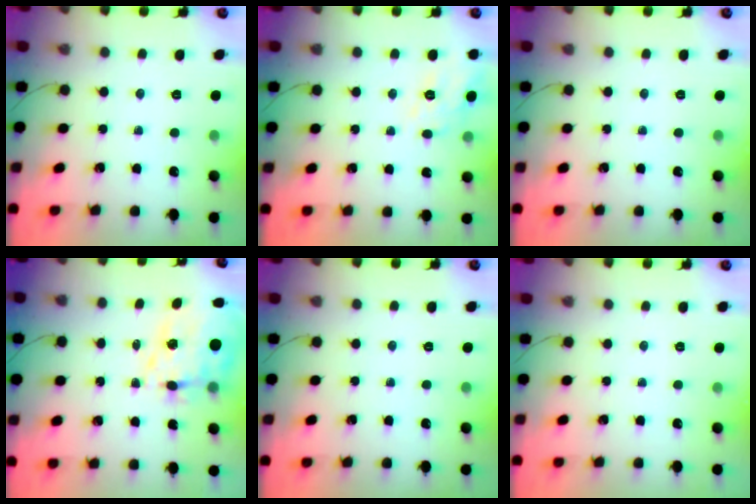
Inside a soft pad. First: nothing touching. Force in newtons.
{"total": 11.9, "press": 11.9, "slide": 0.7}
{"total": 0.0}
{"total": 13.5, "press": 12.7, "slide": 4.5}
{"total": 0.0}
{"total": 2.5, "press": 2.4, "slide": 0.5}